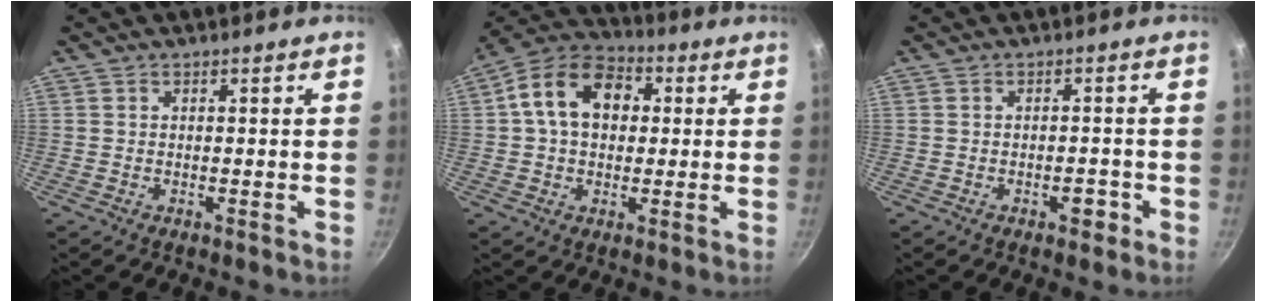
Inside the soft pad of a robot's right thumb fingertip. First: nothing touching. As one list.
[{"total": 13.4, "force": [2.3, 9.8, 8.9], "torque": [-0.117, 0.024, 0.019]}, {"total": 2.6, "force": [-1.3, 1.5, 1.7], "torque": [-0.011, 0.016, -0.016]}]